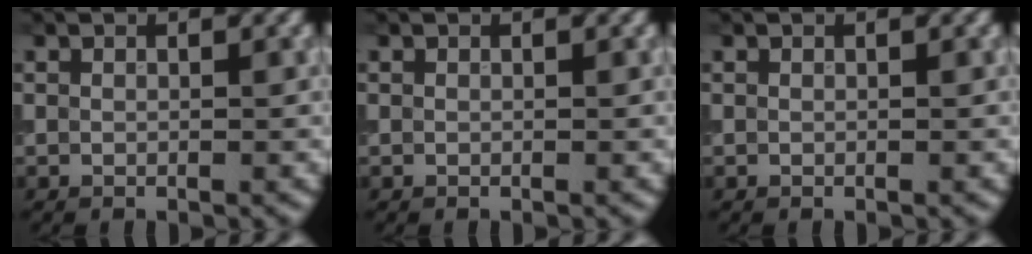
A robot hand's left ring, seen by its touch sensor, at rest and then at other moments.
{"total": 0.0}
{"total": 0.0}